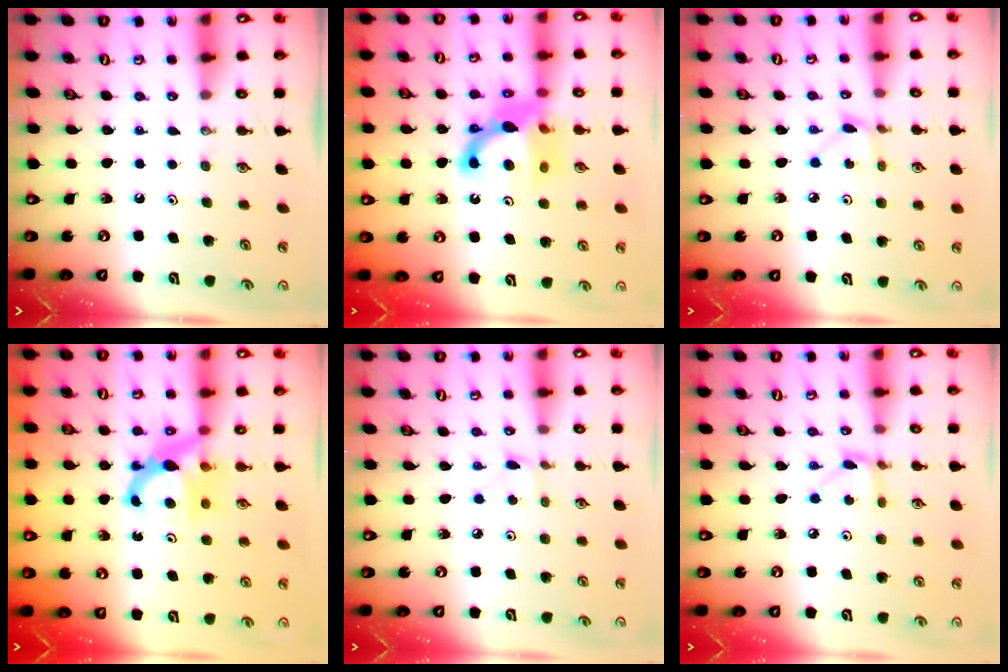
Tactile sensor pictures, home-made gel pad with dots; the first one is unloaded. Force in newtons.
{"total": 11.3, "press": 11.0, "slide": 2.4}
{"total": 1.8, "press": 1.8, "slide": 0.3}
{"total": 7.1, "press": 7.1, "slide": 0.2}
{"total": 1.5, "press": 1.5, "slide": 0.2}
{"total": 4.8, "press": 4.7, "slide": 0.5}